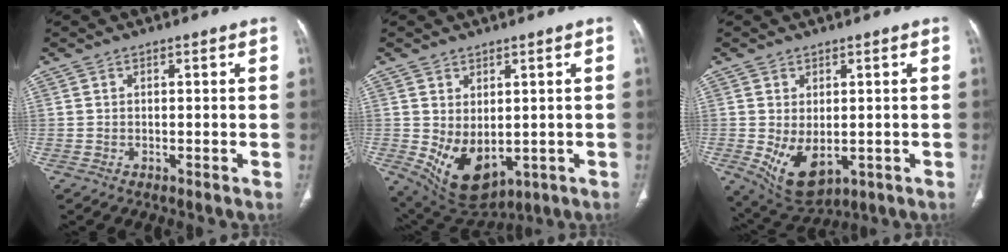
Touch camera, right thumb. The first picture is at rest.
{"total": 10.4, "force": [-1.1, 6.6, 8.0], "torque": [-0.123, -0.010, 0.017]}
{"total": 8.7, "force": [-1.5, 5.3, 6.8], "torque": [-0.110, -0.012, 0.001]}